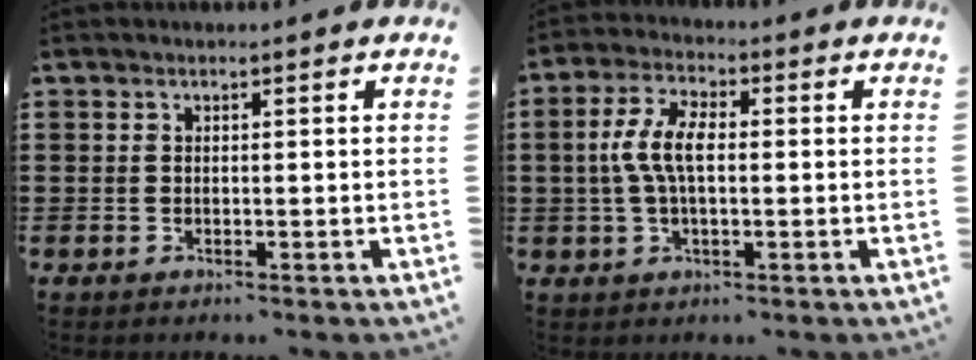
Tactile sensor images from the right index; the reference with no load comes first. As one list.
[{"total": 6.9, "force": [0.0, 2.9, 6.2], "torque": [-0.150, -0.002, -0.010]}]